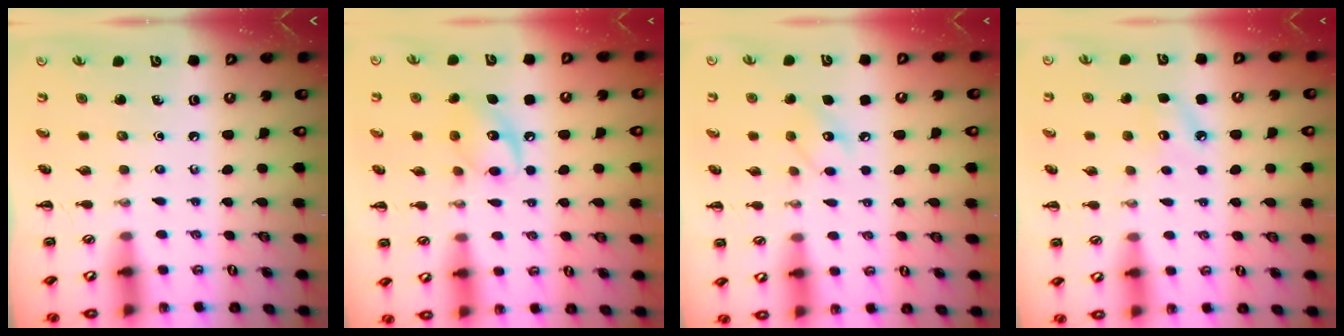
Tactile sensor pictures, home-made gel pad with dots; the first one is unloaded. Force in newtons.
{"total": 9.7, "press": 9.7, "slide": 0.7}
{"total": 6.8, "press": 6.7, "slide": 1.1}
{"total": 6.7, "press": 6.5, "slide": 1.6}